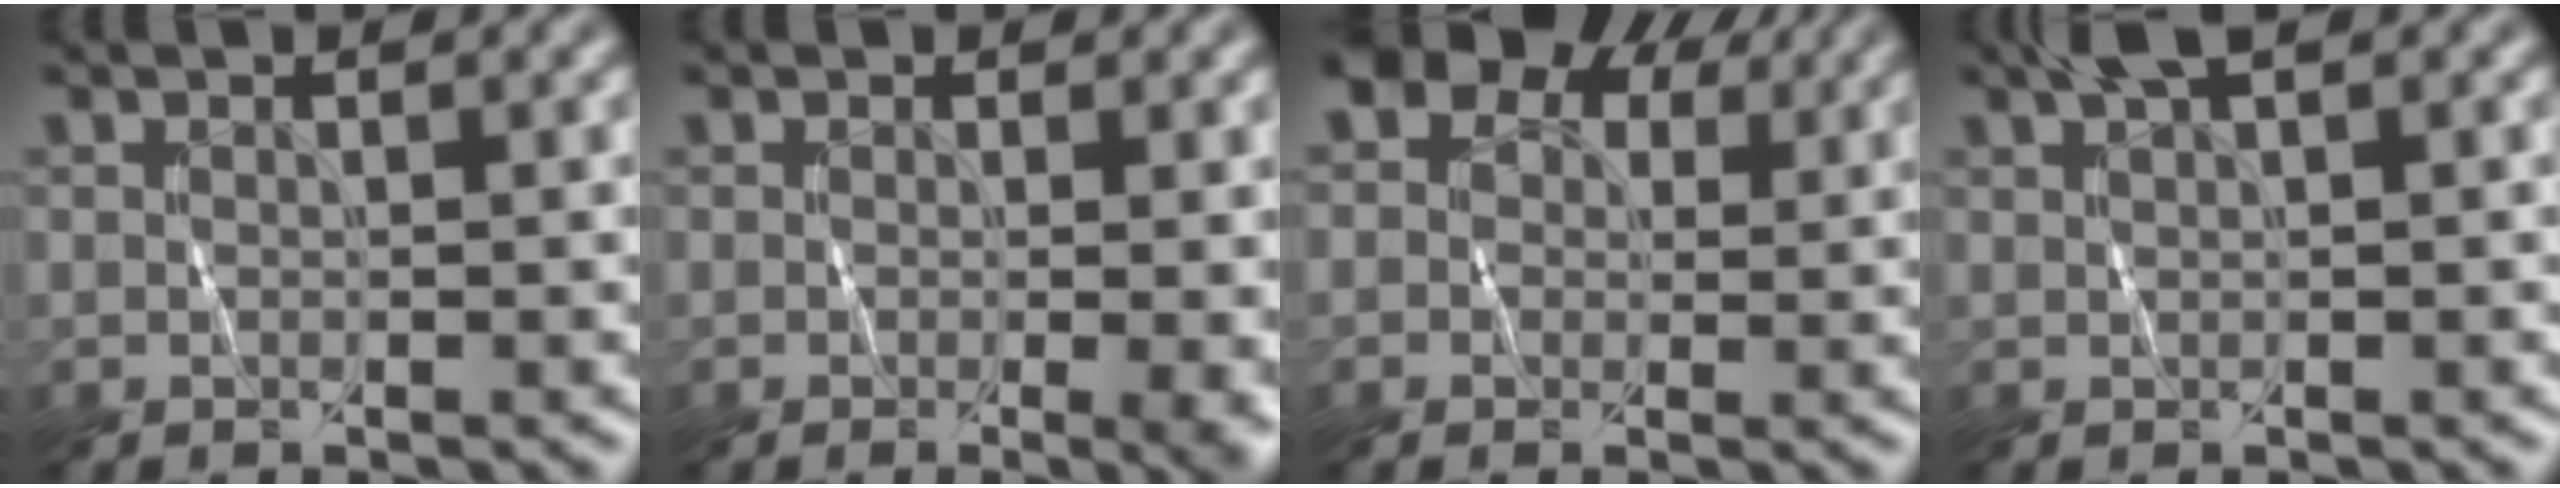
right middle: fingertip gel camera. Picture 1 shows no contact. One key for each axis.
{"total": 4.2, "fx": -0.6, "fy": 1.7, "fz": 3.8, "tx": -0.036, "ty": -0.013, "tz": -0.004}
{"total": 8.7, "fx": 4.4, "fy": 6.1, "fz": 4.4, "tx": -0.059, "ty": 0.028, "tz": 0.036}
{"total": 2.1, "fx": 1.3, "fy": 0.5, "fz": 1.6, "tx": -0.031, "ty": 0.004, "tz": 0.024}